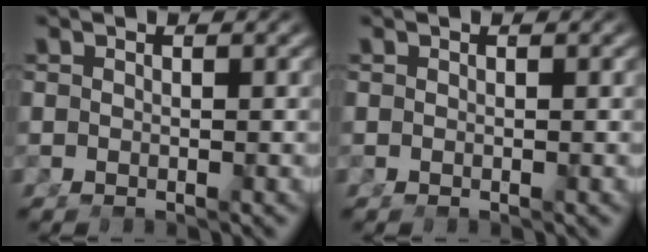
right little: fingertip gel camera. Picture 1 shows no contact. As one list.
[{"total": 0.0}]